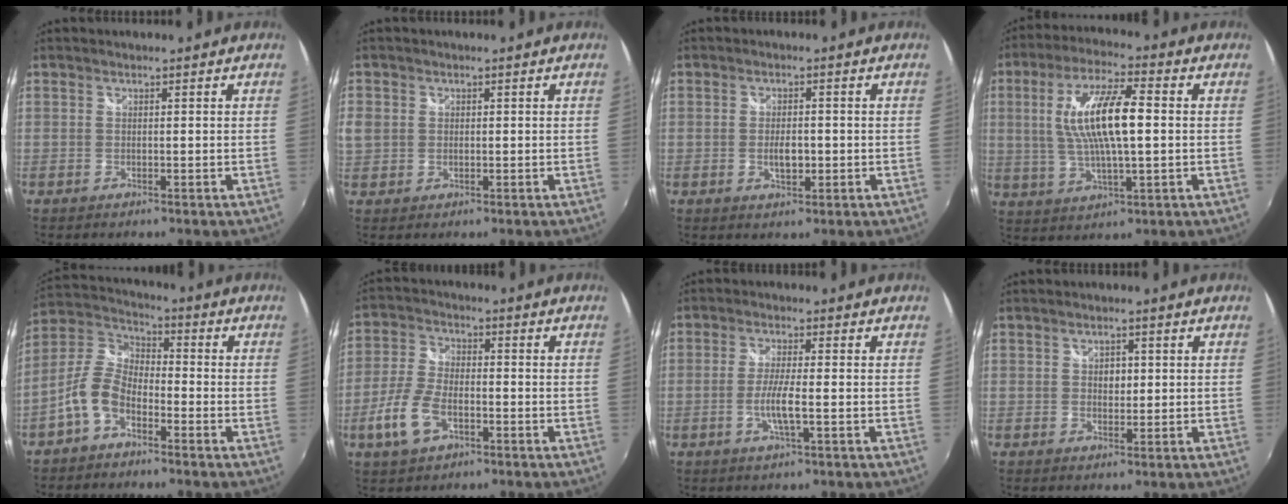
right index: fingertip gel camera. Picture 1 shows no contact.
{"total": 5.6, "force": [0.4, 5.1, 2.5], "torque": [-0.063, 0.004, 0.010]}
{"total": 3.4, "force": [-0.6, 1.8, 2.8], "torque": [-0.047, -0.003, -0.009]}
{"total": 13.3, "force": [1.4, 3.4, 12.8], "torque": [-0.246, 0.007, 0.028]}
{"total": 8.3, "force": [-4.5, 4.6, 5.2], "torque": [-0.121, 0.017, -0.094]}
{"total": 9.1, "force": [-3.9, 4.9, 6.7], "torque": [-0.152, 0.000, -0.072]}
{"total": 4.6, "force": [-1.4, 0.1, 4.4], "torque": [-0.088, -0.007, -0.027]}
{"total": 2.1, "force": [0.4, 1.6, 1.3], "torque": [-0.017, 0.003, 0.006]}